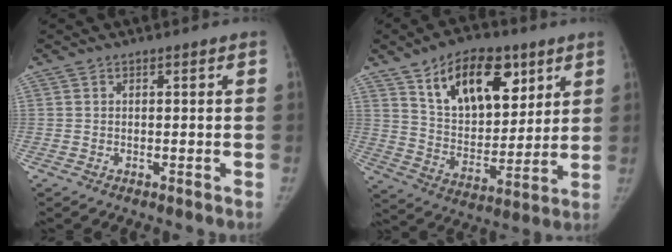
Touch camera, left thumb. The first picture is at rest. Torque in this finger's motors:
{"motor_torque": [0.35, 0.38, 1.69, -1.08, 0.03]}